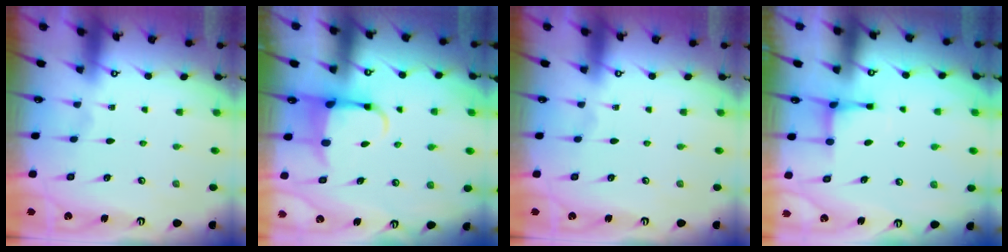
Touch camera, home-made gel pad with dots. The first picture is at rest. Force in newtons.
{"total": 3.9, "press": 3.8, "slide": 1.1}
{"total": 0.0}
{"total": 3.3, "press": 3.3, "slide": 0.3}